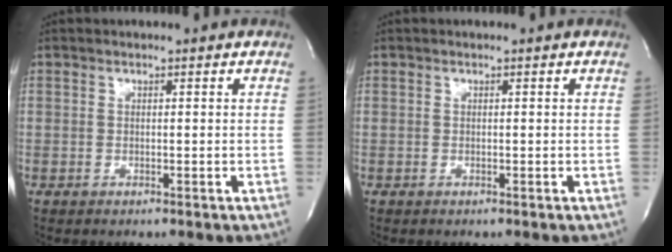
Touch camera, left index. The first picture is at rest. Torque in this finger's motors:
{"motor_torque": [-0.01, 0.01, 0.00, -0.01]}